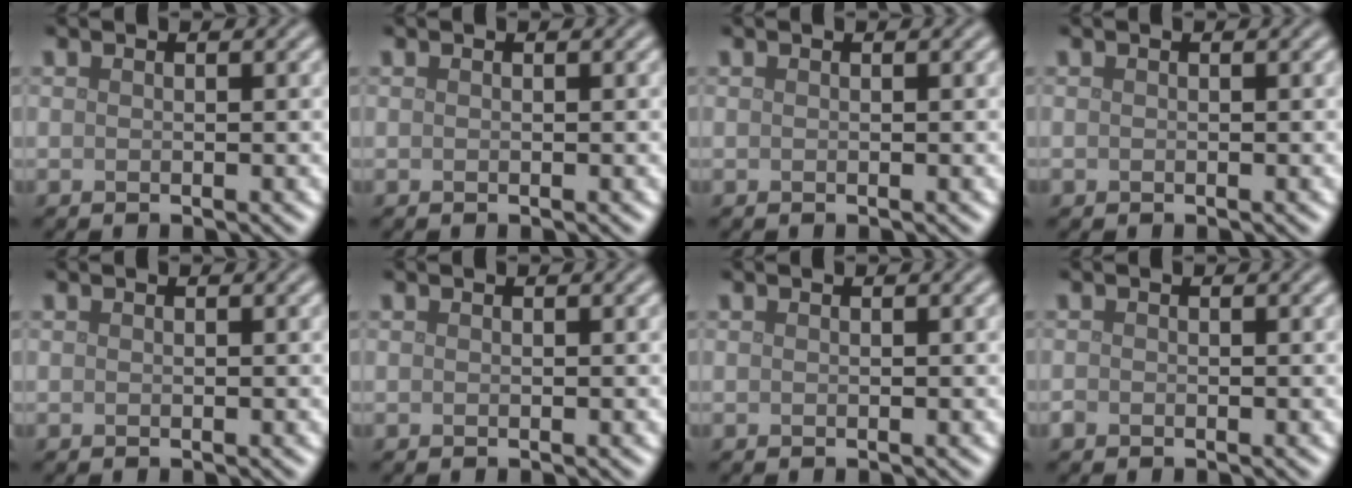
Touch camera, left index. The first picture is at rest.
{"total": 0.0}
{"total": 0.0}
{"total": 0.0}
{"total": 0.0}
{"total": 0.0}
{"total": 0.0}
{"total": 0.5, "force": [-0.3, 0.4, 0.1], "torque": [0.000, -0.003, -0.006]}